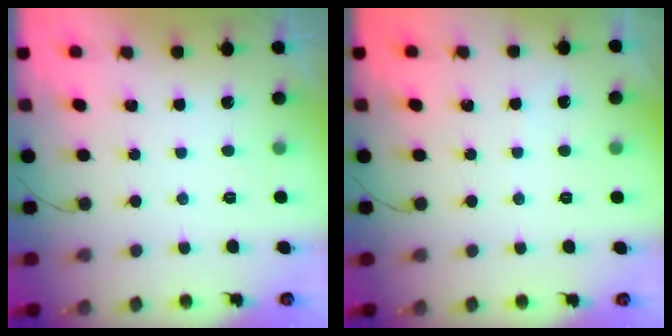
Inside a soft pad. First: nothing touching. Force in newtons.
{"total": 2.1, "press": 2.1, "slide": 0.3}